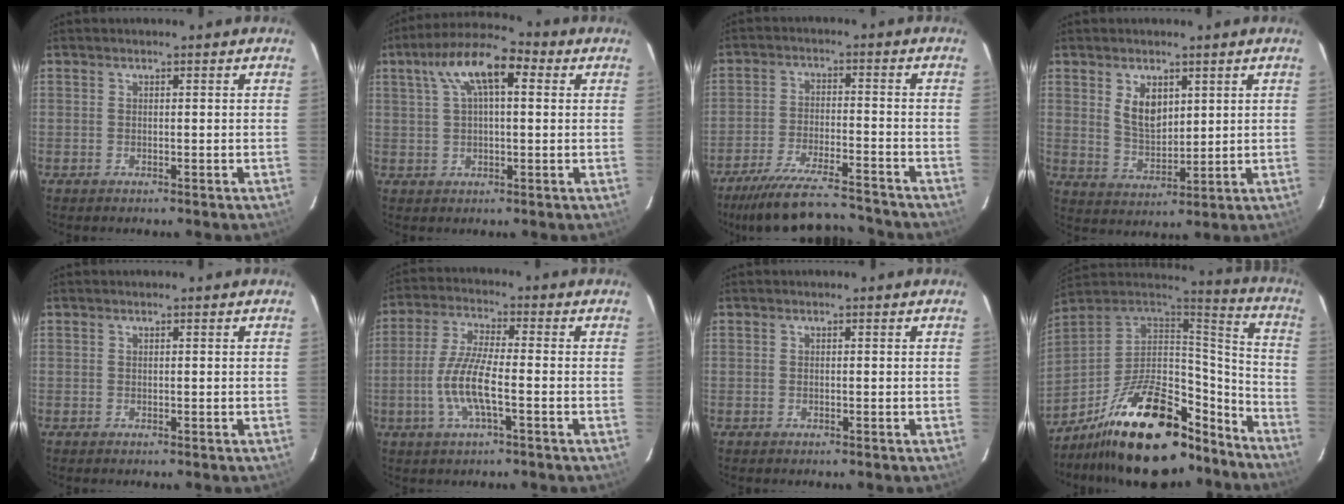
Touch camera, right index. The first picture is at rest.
{"total": 11.3, "force": [4.2, 4.4, 9.5], "torque": [-0.175, 0.035, 0.066]}
{"total": 18.0, "force": [-16.2, 2.7, 7.2], "torque": [-0.153, -0.016, -0.253]}
{"total": 6.5, "force": [2.8, 3.7, 4.6], "torque": [-0.079, -0.001, 0.062]}
{"total": 0.0}
{"total": 9.1, "force": [-2.6, 1.6, 8.6], "torque": [-0.180, -0.002, -0.053]}
{"total": 0.0}
{"total": 27.6, "force": [-18.9, 11.2, 16.6], "torque": [-0.278, 0.023, -0.280]}